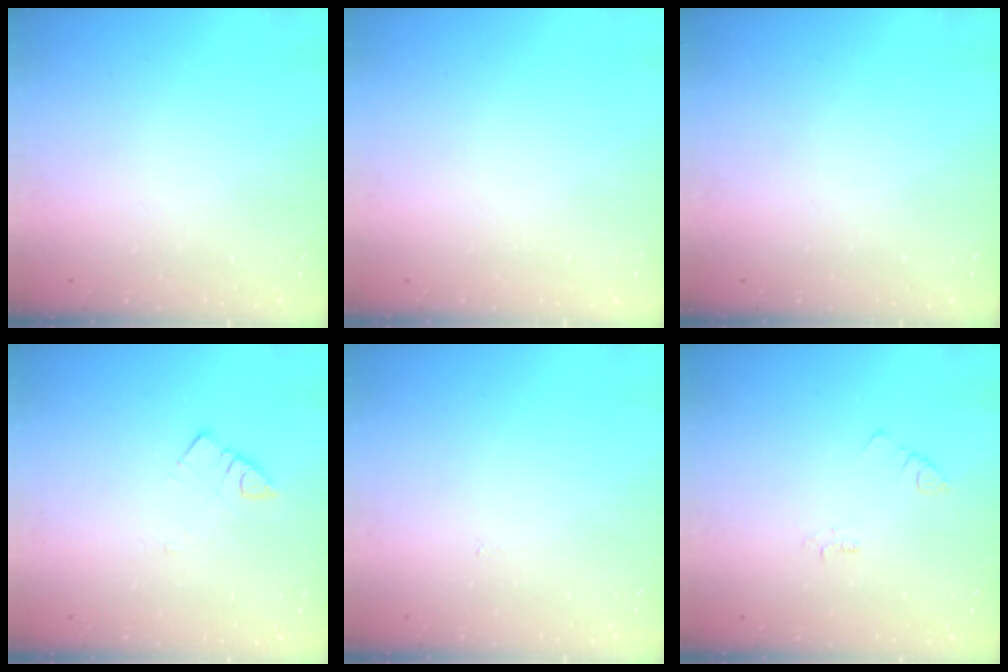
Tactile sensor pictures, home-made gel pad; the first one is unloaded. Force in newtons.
{"total": 1.5, "press": 1.5, "slide": 0.1}
{"total": 0.0}
{"total": 3.1, "press": 3.1, "slide": 0.5}
{"total": 3.1, "press": 3.1, "slide": 0.4}
{"total": 2.1, "press": 2.1, "slide": 0.4}